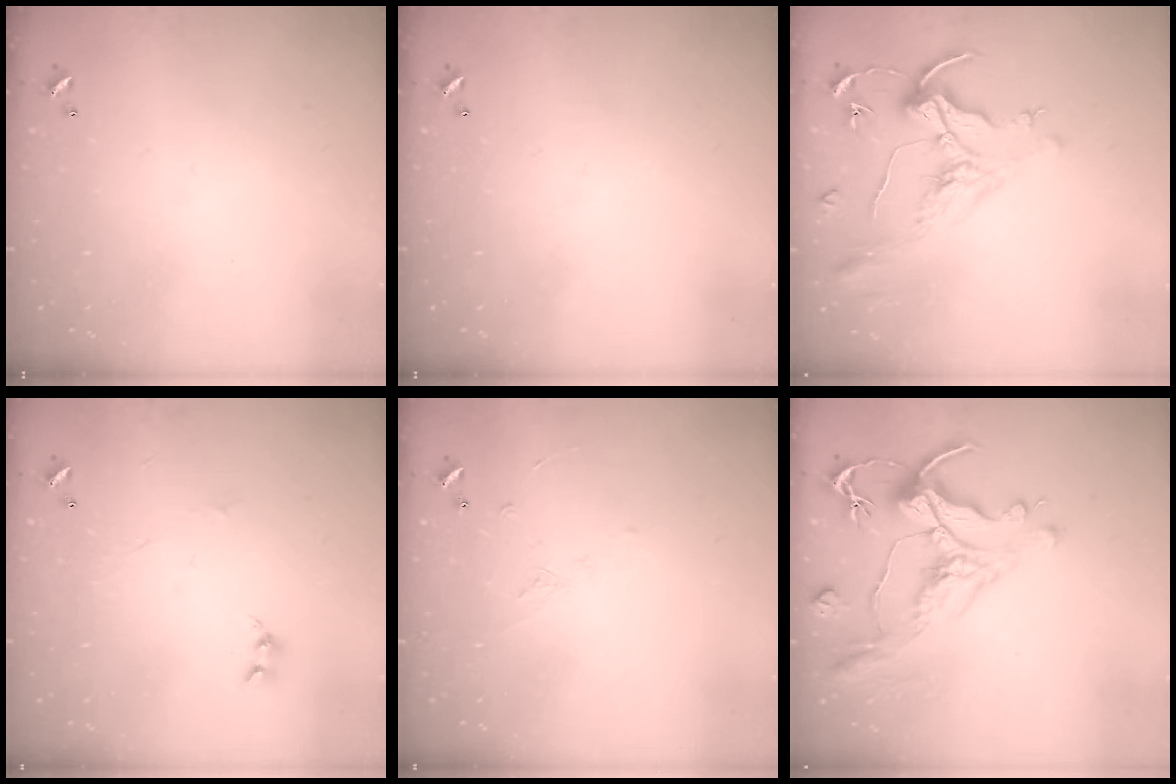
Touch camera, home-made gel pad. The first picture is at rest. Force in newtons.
{"total": 0.0}
{"total": 1.6, "press": 1.4, "slide": 0.7}
{"total": 2.1, "press": 2.0, "slide": 0.5}
{"total": 6.5, "press": 6.4, "slide": 0.9}
{"total": 2.2, "press": 1.7, "slide": 1.4}